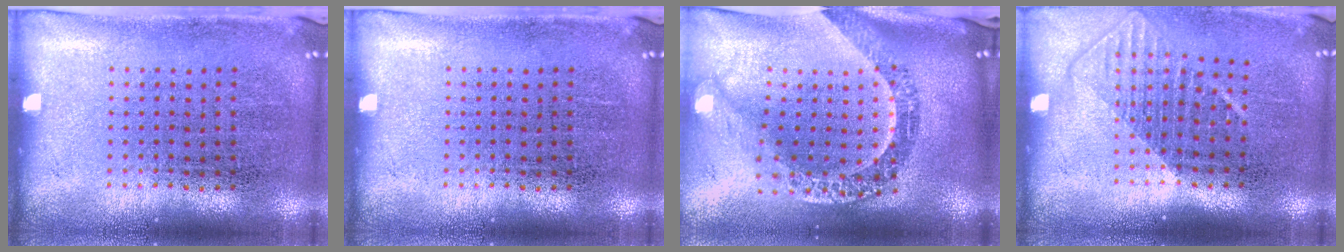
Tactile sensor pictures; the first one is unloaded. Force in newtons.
{"total": 0.0}
{"total": 3.1, "press": 2.3, "slide": 2.0}
{"total": 1.3, "press": 1.1, "slide": 0.8}